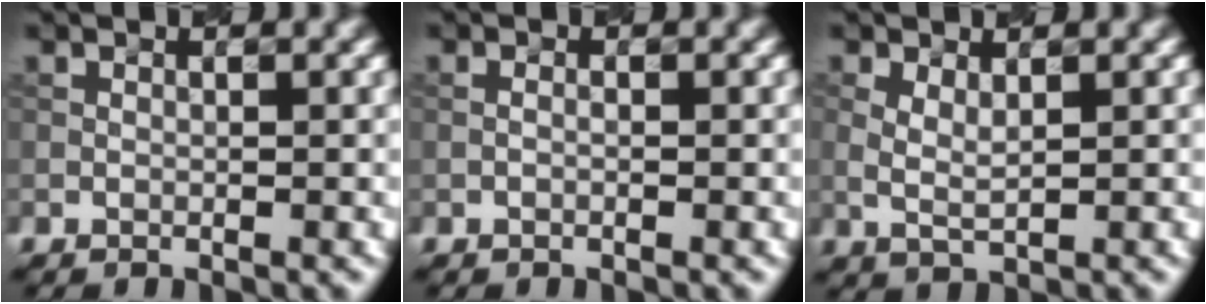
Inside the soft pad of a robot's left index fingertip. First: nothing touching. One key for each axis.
{"total": 0.5, "fx": -0.2, "fy": 0.2, "fz": 0.4, "tx": -0.012, "ty": -0.001, "tz": -0.006}
{"total": 1.8, "fx": 0.6, "fy": 0.7, "fz": 1.6, "tx": -0.037, "ty": -0.003, "tz": 0.015}